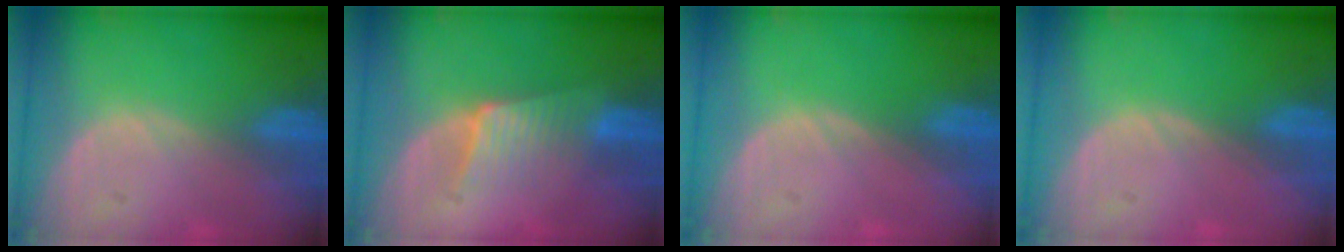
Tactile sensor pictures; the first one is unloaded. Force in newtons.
{"total": 5.8, "press": 5.4, "slide": 2.1}
{"total": 0.0}
{"total": 0.0}